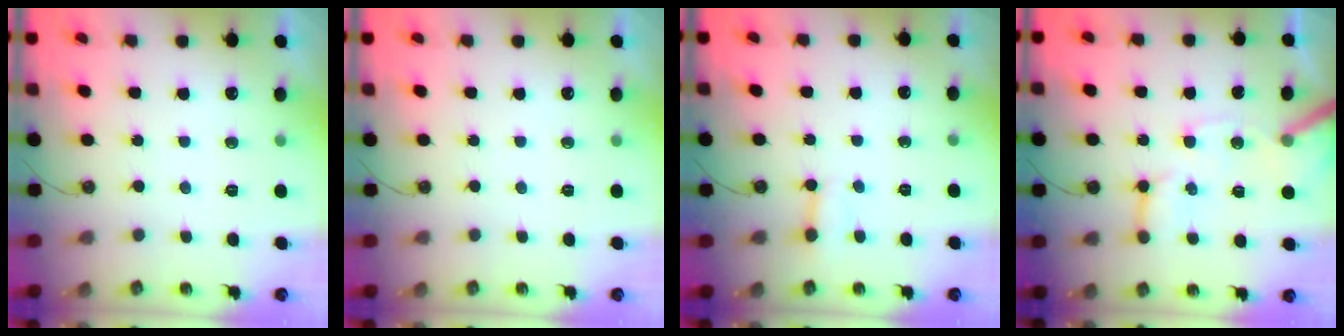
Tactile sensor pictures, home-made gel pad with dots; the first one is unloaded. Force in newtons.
{"total": 0.0}
{"total": 1.9, "press": 1.9, "slide": 0.1}
{"total": 11.3, "press": 11.2, "slide": 1.3}